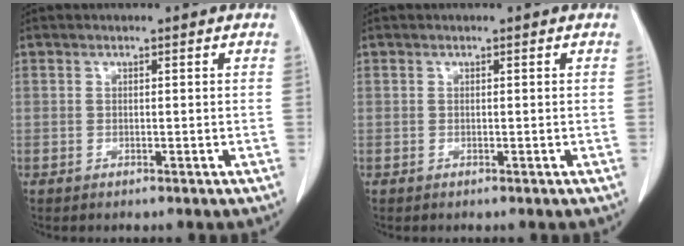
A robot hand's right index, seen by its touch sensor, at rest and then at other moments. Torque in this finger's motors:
{"motor_torque": [0.00, 0.00, 0.02, 0.00]}